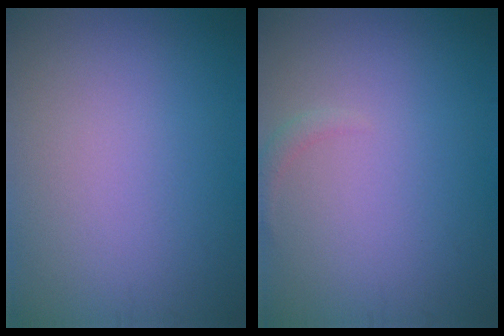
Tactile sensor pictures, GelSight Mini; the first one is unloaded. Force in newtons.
{"total": 0.8, "press": 0.7, "slide": 0.1}